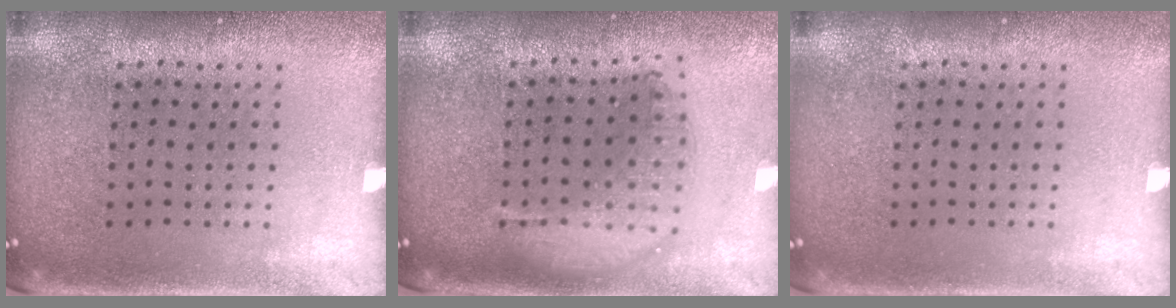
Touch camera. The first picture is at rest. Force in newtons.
{"total": 1.8, "press": 1.5, "slide": 0.9}
{"total": 0.0}